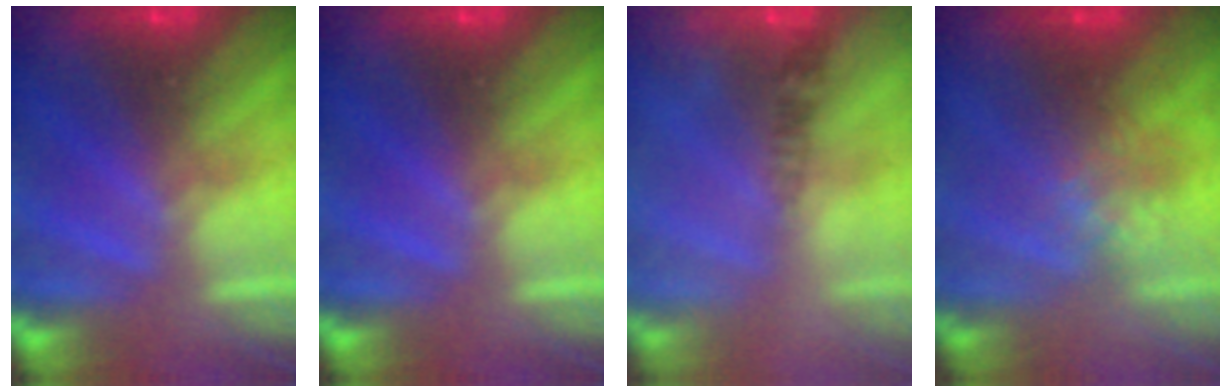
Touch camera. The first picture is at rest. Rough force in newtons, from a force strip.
{"total": 0.0}
{"total": 2.5}
{"total": 2.8}